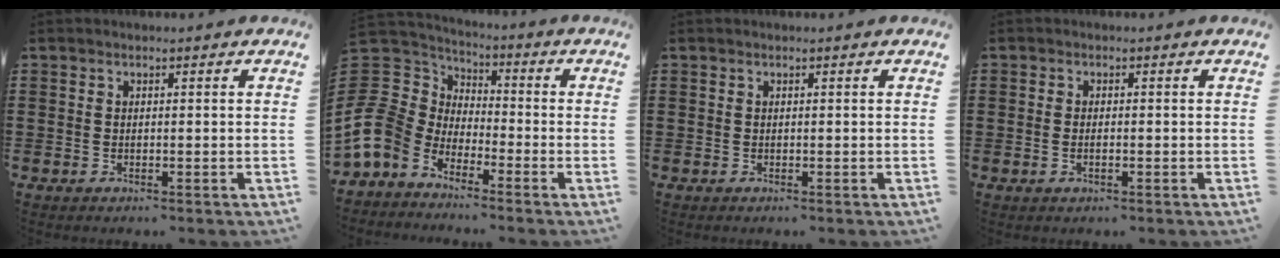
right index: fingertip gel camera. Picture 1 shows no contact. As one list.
[{"total": 8.1, "force": [-4.6, 6.3, 2.1], "torque": [-0.109, -0.010, -0.101]}, {"total": 0.0}, {"total": 1.0, "force": [-0.1, 0.4, 0.9], "torque": [-0.017, -0.002, -0.002]}]